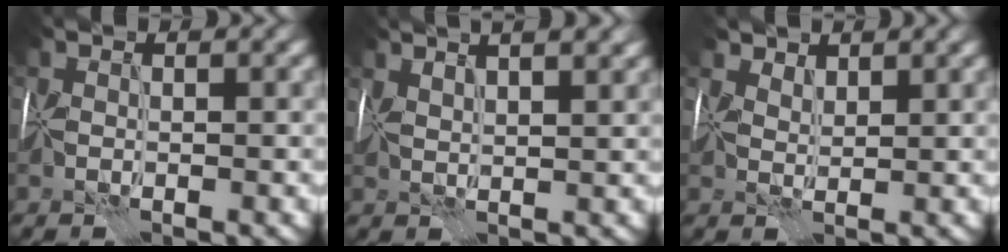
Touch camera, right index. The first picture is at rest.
{"total": 7.8, "force": [4.9, 3.0, 5.3], "torque": [-0.069, 0.042, 0.058]}
{"total": 2.7, "force": [2.3, 1.1, 0.8], "torque": [-0.017, -0.012, 0.050]}